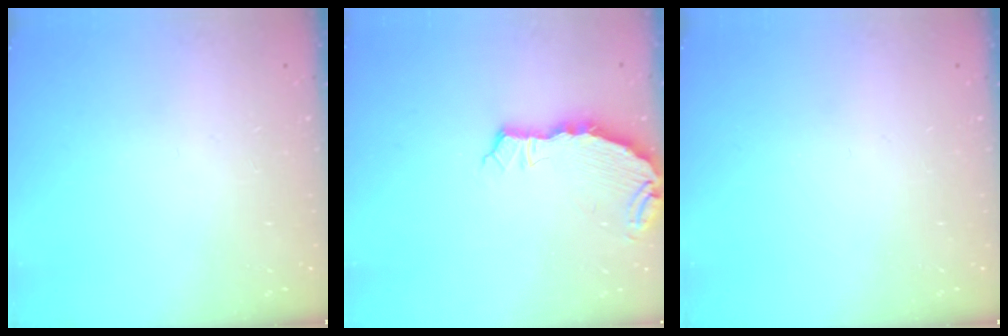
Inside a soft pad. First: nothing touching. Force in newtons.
{"total": 6.9, "press": 5.2, "slide": 4.5}
{"total": 0.0}